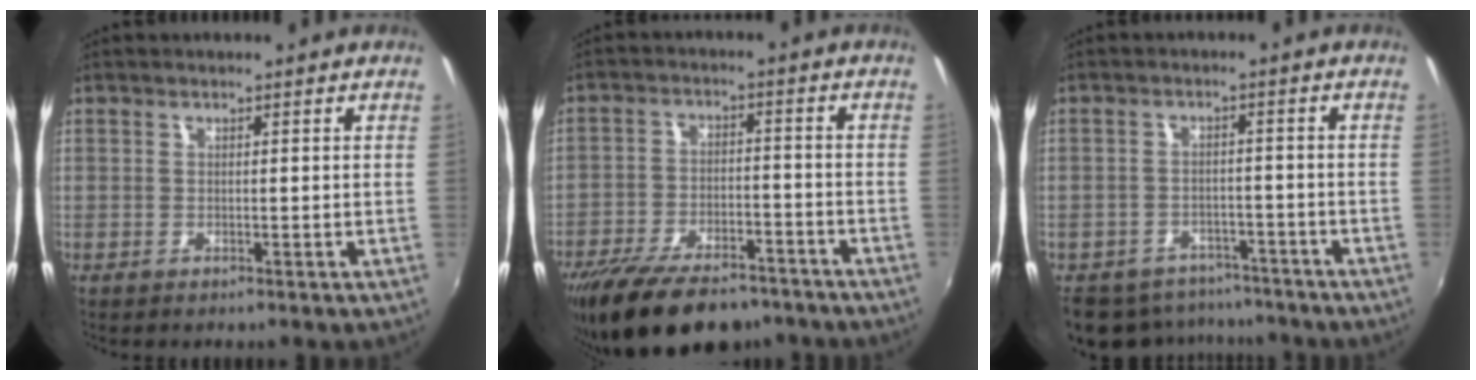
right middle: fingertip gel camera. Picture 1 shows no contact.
{"total": 18.1, "force": [-14.1, 7.2, 8.9], "torque": [-0.184, -0.022, -0.215]}
{"total": 13.6, "force": [-11.0, 6.9, 3.9], "torque": [-0.102, 0.008, -0.148]}